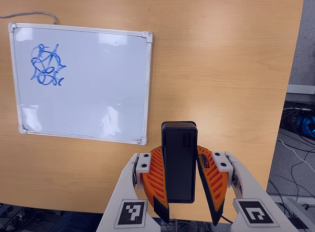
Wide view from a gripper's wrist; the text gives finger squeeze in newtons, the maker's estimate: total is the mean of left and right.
{"total": 7.8, "left": 6.4, "right": 9.1}